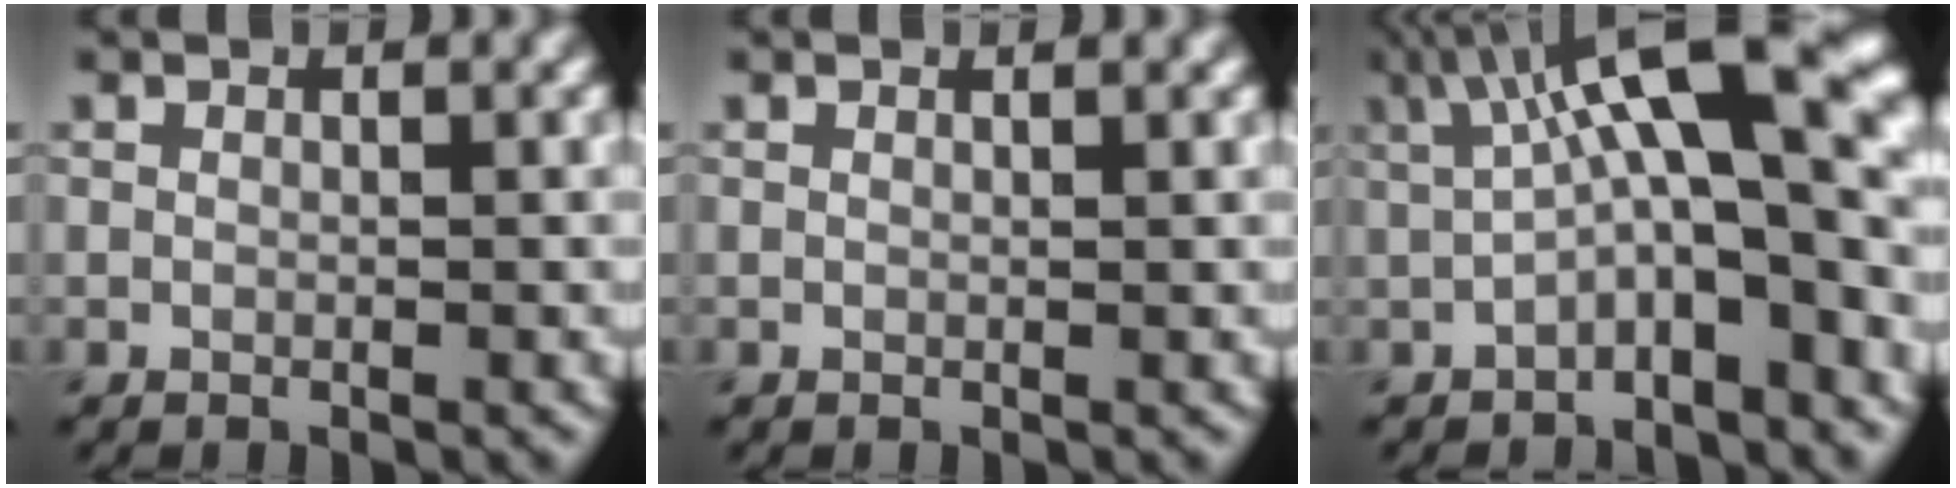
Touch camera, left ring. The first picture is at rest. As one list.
[{"total": 0.8, "force": [0.6, 0.3, 0.5], "torque": [-0.005, 0.002, 0.003]}, {"total": 12.3, "force": [2.1, 4.0, 11.4], "torque": [-0.156, 0.026, 0.025]}]